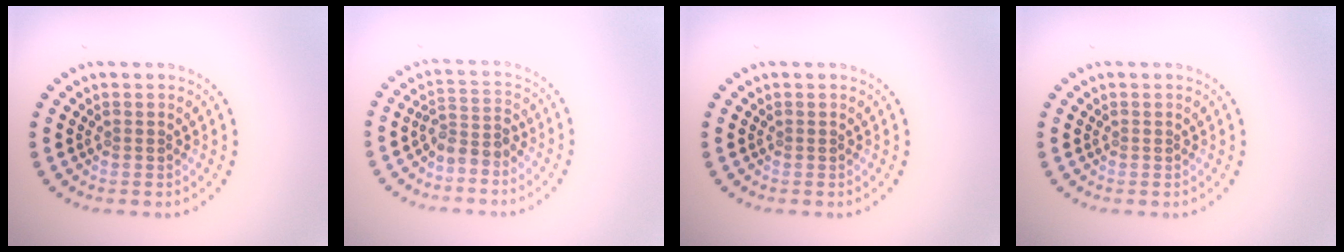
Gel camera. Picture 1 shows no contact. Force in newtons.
{"total": 2.3, "press": 1.8, "slide": 1.4}
{"total": 0.0}
{"total": 0.0}